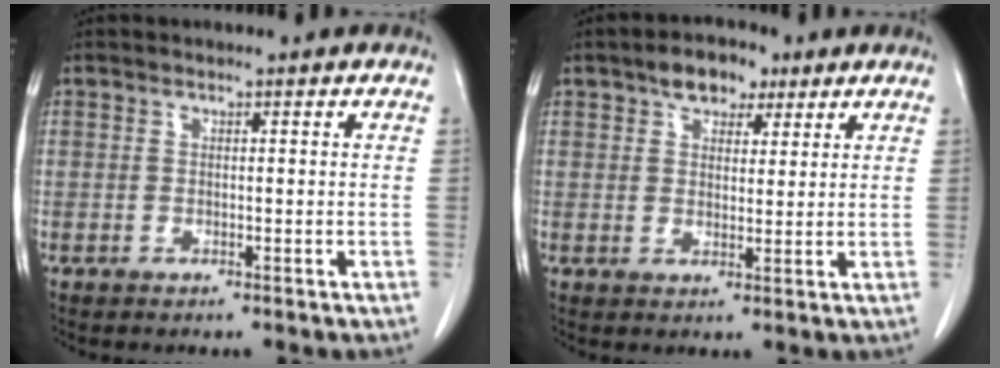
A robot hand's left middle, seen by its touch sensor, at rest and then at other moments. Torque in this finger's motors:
{"motor_torque": [0.72, -0.71, 0.02, 0.03]}